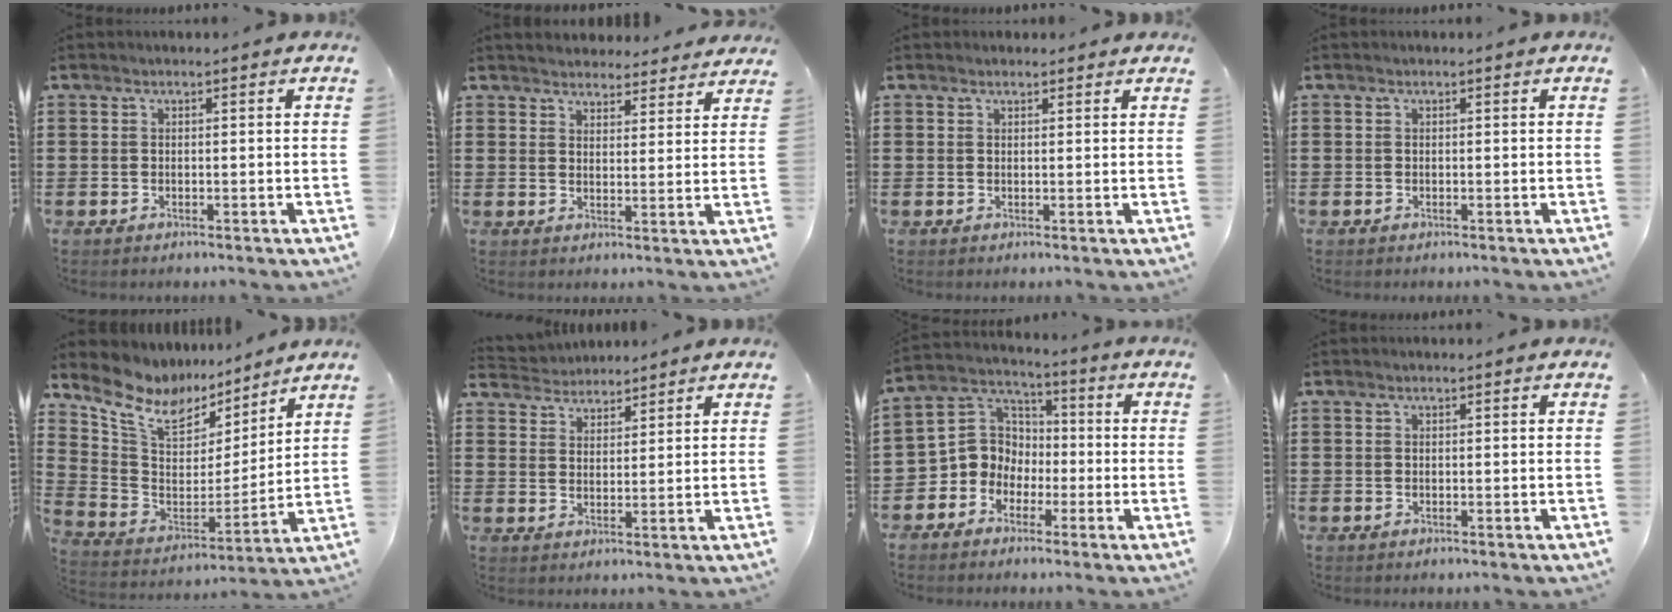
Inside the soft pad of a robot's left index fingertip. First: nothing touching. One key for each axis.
{"total": 3.7, "fx": 3.6, "fy": 0.5, "fz": -0.2, "tx": -0.001, "ty": -0.018, "tz": 0.065}
{"total": 1.0, "fx": 0.9, "fy": 0.4, "fz": 0.1, "tx": -0.005, "ty": 0.003, "tz": 0.017}
{"total": 0.0}
{"total": 9.7, "fx": 7.7, "fy": 4.9, "fz": 3.4, "tx": -0.106, "ty": -0.045, "tz": 0.139}
{"total": 3.7, "fx": 3.5, "fy": 1.1, "fz": -0.3, "tx": -0.013, "ty": -0.010, "tz": 0.066}
{"total": 7.6, "fx": -2.2, "fy": 7.0, "fz": 2.0, "tx": -0.091, "ty": 0.003, "tz": -0.051}
{"total": 0.0}